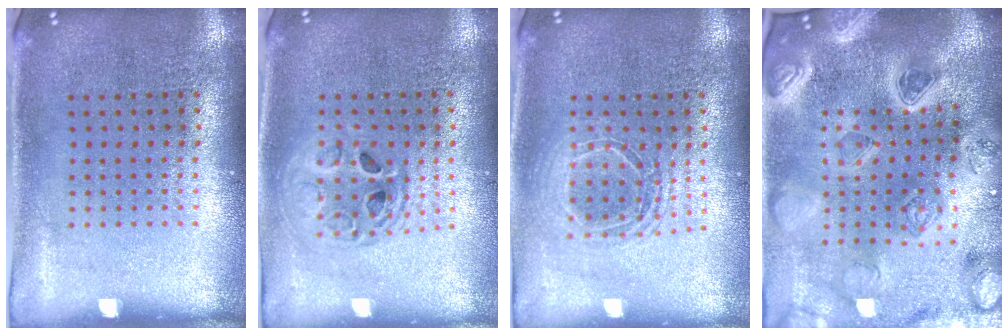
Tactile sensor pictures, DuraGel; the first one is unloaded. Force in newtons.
{"total": 1.4, "press": 1.2, "slide": 0.6}
{"total": 1.7, "press": 1.4, "slide": 0.9}
{"total": 5.2, "press": 4.4, "slide": 2.8}